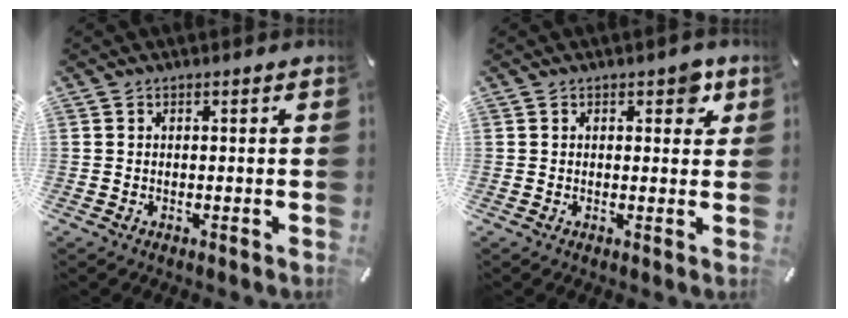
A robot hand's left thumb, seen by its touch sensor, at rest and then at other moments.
{"total": 3.6, "force": [1.6, 2.0, 2.4], "torque": [-0.014, -0.007, 0.018]}